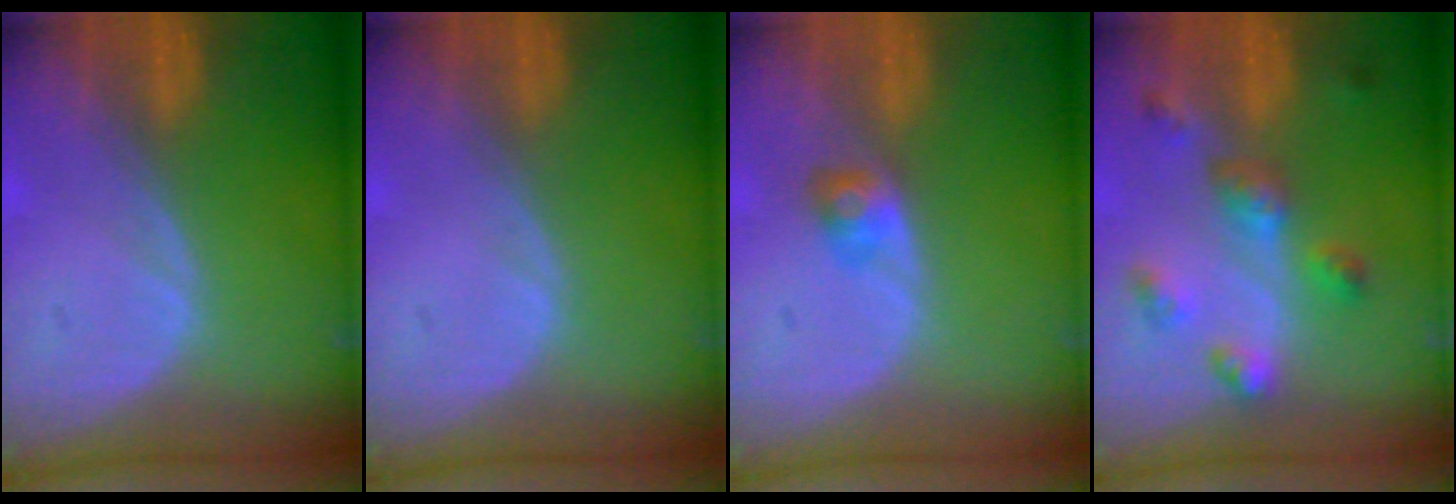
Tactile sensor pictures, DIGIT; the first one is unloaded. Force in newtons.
{"total": 0.0}
{"total": 2.6, "press": 2.4, "slide": 0.9}
{"total": 6.1, "press": 5.7, "slide": 2.2}